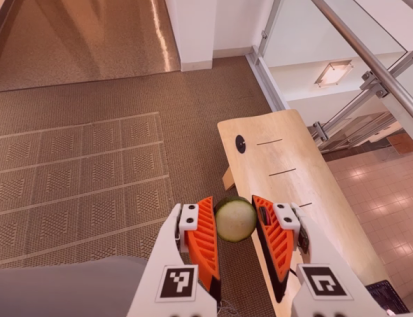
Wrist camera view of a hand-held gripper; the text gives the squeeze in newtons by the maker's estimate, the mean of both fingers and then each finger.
{"total": 10.5, "left": 10.5, "right": 10.6}